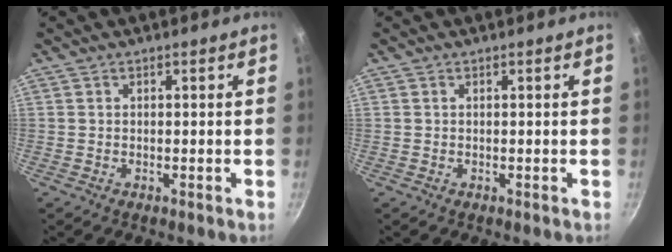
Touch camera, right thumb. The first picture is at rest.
{"total": 0.0}